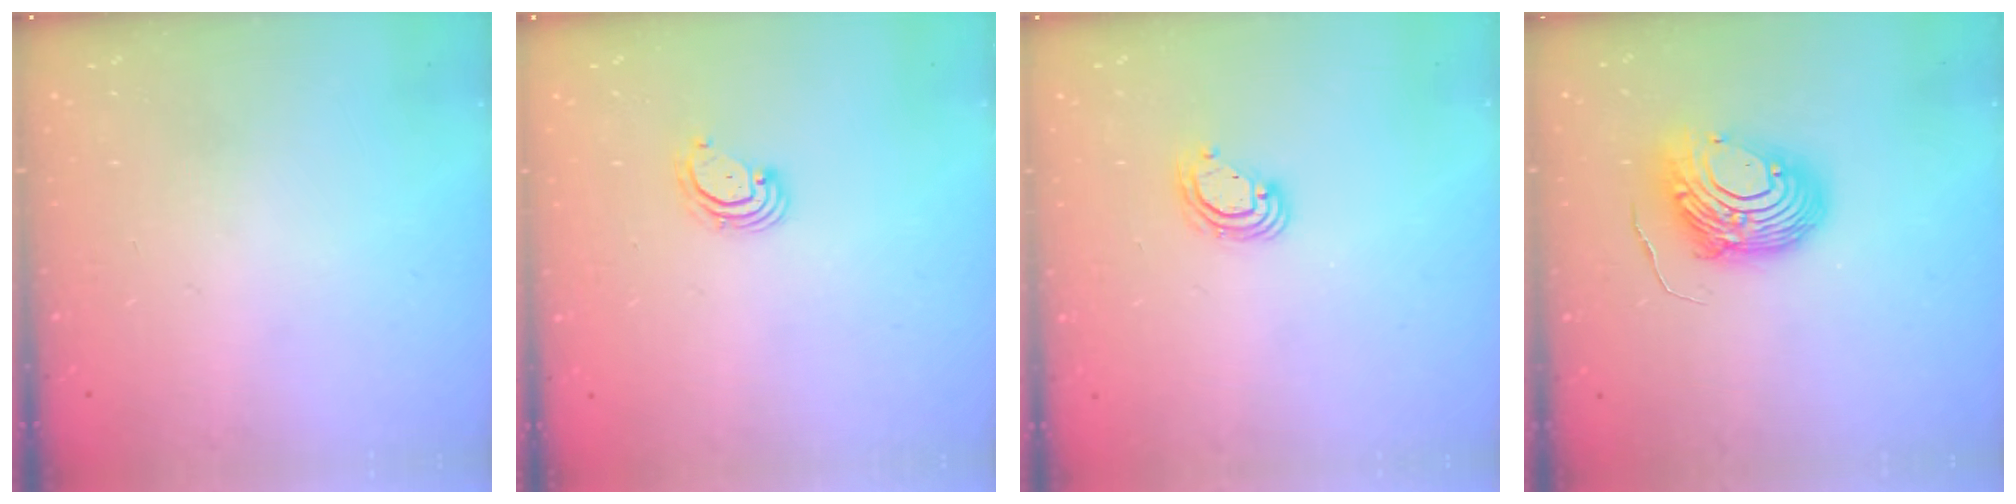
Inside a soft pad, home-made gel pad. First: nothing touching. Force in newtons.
{"total": 2.8, "press": 2.8, "slide": 0.2}
{"total": 5.7, "press": 5.7, "slide": 0.5}
{"total": 12.2, "press": 12.1, "slide": 0.9}